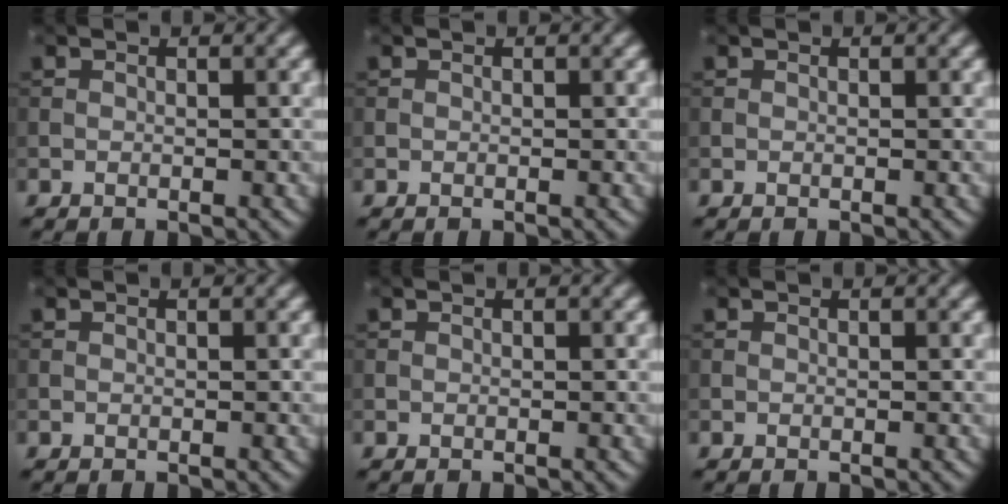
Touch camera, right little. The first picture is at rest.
{"total": 0.0}
{"total": 0.0}
{"total": 0.0}
{"total": 0.0}
{"total": 0.0}